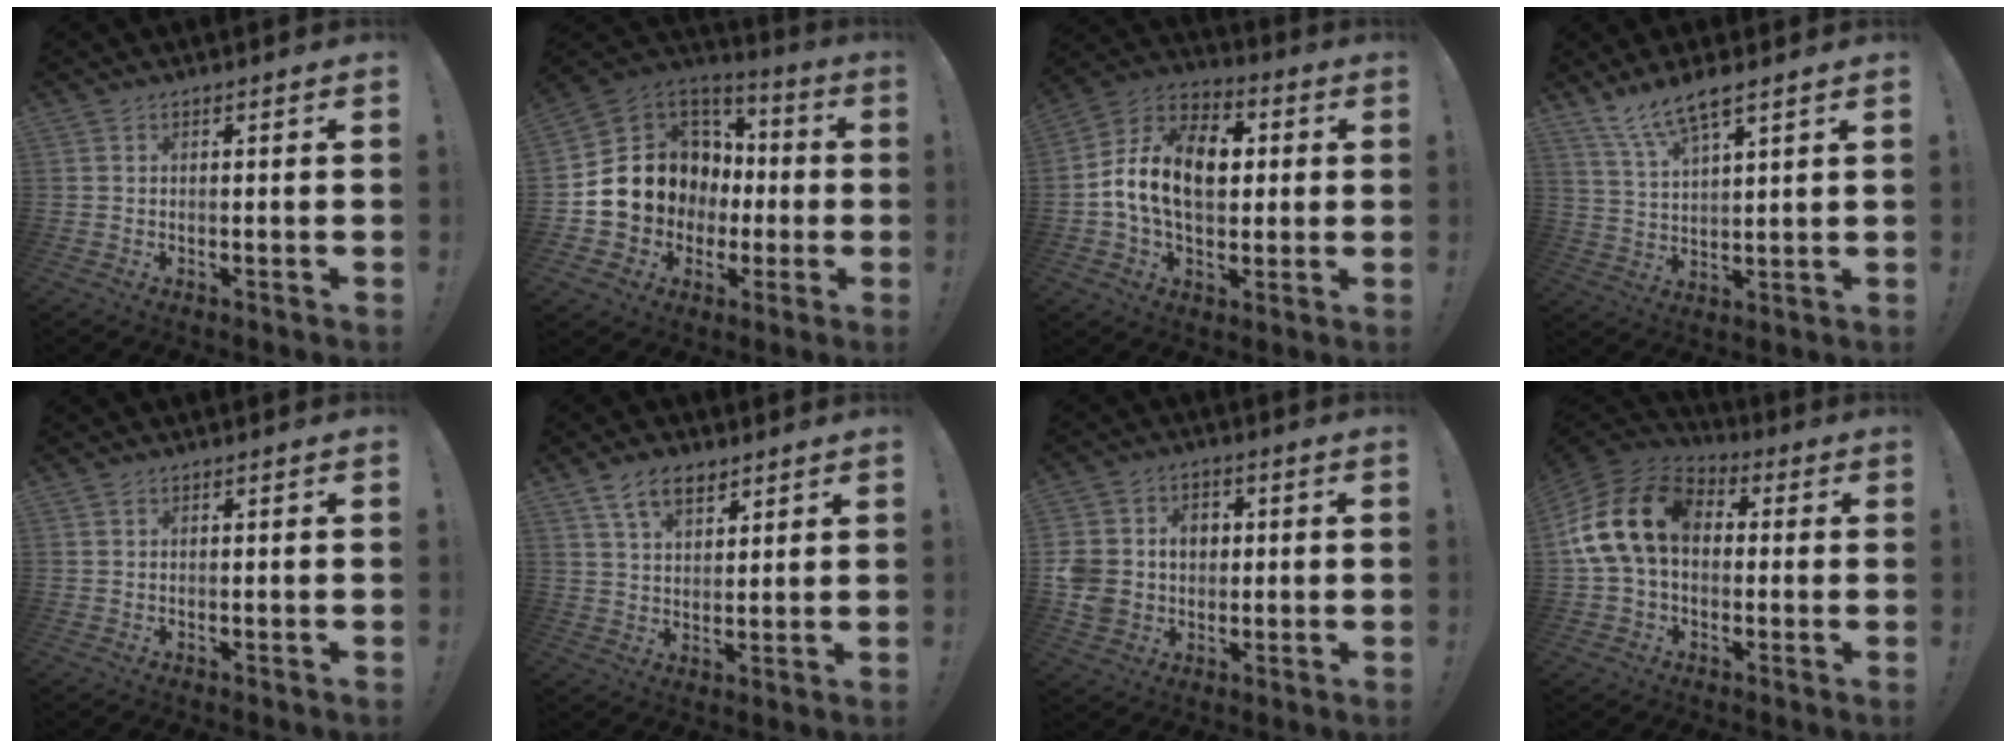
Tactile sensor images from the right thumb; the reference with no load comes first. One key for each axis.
{"total": 14.5, "fx": -0.6, "fy": 13.4, "fz": 5.6, "tx": -0.088, "ty": 0.003, "tz": 0.024}
{"total": 17.7, "fx": 1.2, "fy": 11.6, "fz": 13.2, "tx": -0.212, "ty": 0.015, "tz": 0.025}
{"total": 8.7, "fx": 7.0, "fy": 1.7, "fz": 4.8, "tx": -0.097, "ty": -0.035, "tz": 0.130}
{"total": 0.6, "fx": 0.4, "fy": 0.5, "fz": 0.1, "tx": 0.005, "ty": -0.002, "tz": 0.006}
{"total": 8.9, "fx": 5.7, "fy": 4.9, "fz": 4.8, "tx": -0.078, "ty": -0.017, "tz": 0.106}
{"total": 10.4, "fx": -0.1, "fy": 9.6, "fz": 3.9, "tx": -0.086, "ty": 0.005, "tz": 0.006}
{"total": 18.6, "fx": 3.2, "fy": 12.8, "fz": 13.1, "tx": -0.244, "ty": 0.013, "tz": 0.062}